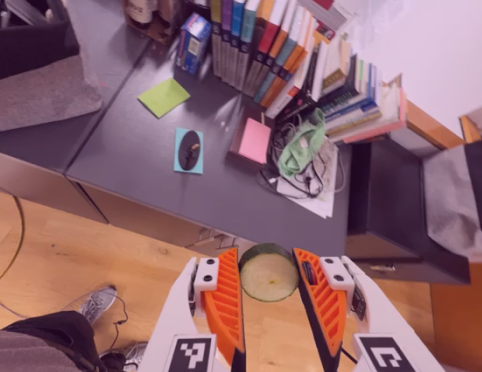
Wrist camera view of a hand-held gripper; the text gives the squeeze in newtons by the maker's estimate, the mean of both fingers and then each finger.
{"total": 8.2, "left": 8.6, "right": 7.8}